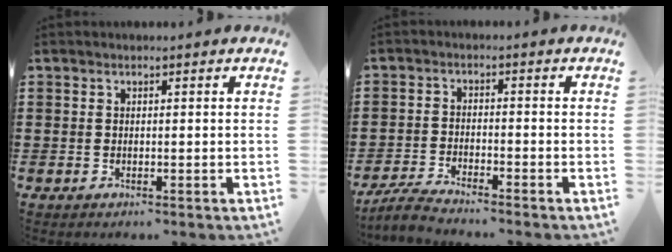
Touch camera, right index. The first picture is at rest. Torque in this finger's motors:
{"motor_torque": [-0.48, 0.69, -0.01, 0.00]}